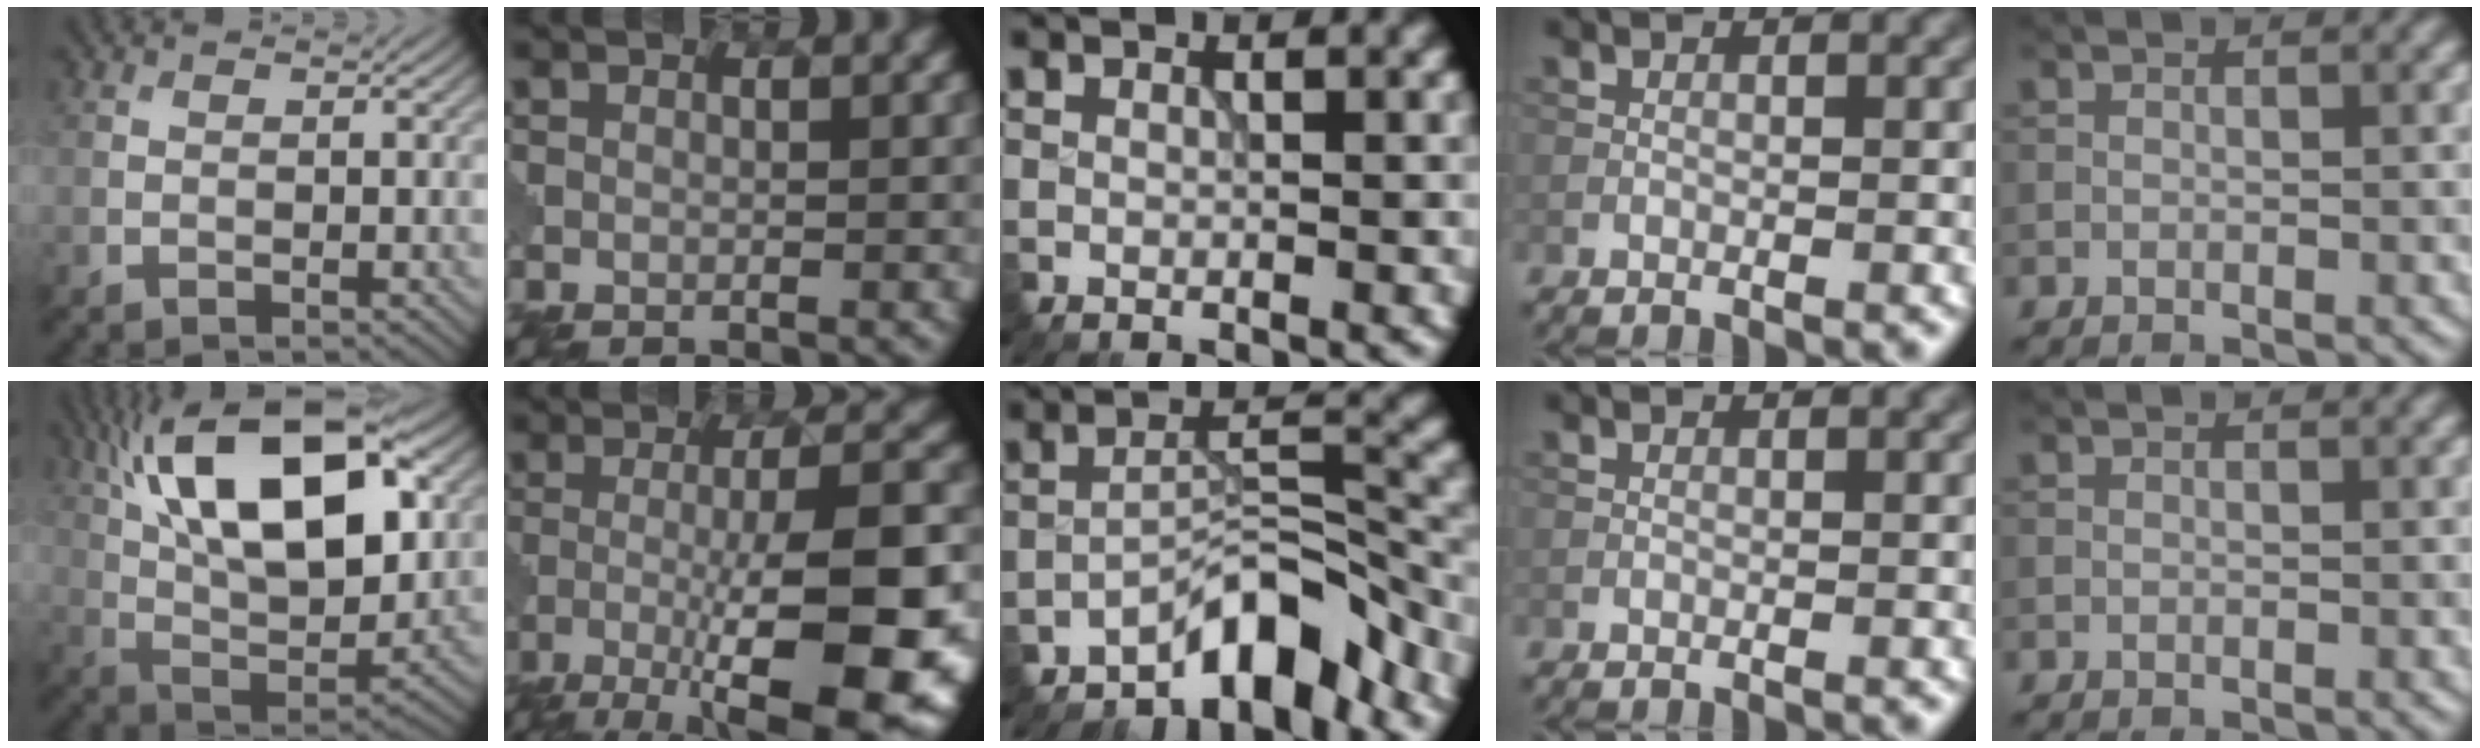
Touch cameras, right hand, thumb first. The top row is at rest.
{"thumb": {"total": 20.6, "force": [8.1, 9.6, 16.3], "torque": [-0.290, 0.033, 0.121]}, "index": {"total": 12.2, "force": [-4.4, 3.0, 11.0], "torque": [-0.174, -0.006, -0.067]}, "middle": {"total": 5.5, "force": [-4.5, 1.3, 2.9], "torque": [-0.034, 0.018, -0.082]}}